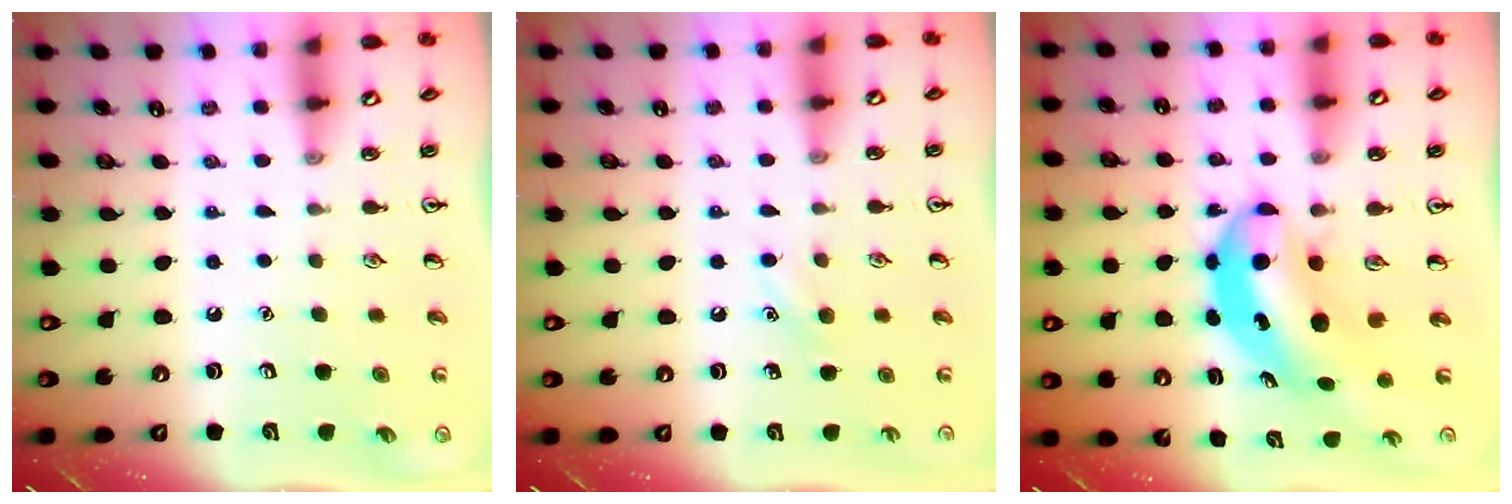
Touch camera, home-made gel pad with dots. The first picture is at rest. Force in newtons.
{"total": 5.4, "press": 5.1, "slide": 1.6}
{"total": 7.2, "press": 7.0, "slide": 1.9}